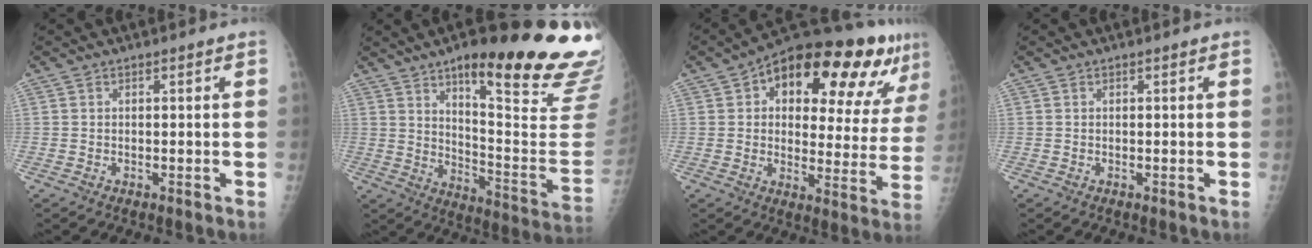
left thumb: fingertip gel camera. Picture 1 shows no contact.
{"total": 28.6, "force": [17.6, 5.7, 21.7], "torque": [-0.229, -0.084, 0.249]}
{"total": 23.6, "force": [11.5, 10.4, 17.7], "torque": [-0.208, 0.008, 0.164]}
{"total": 0.0}